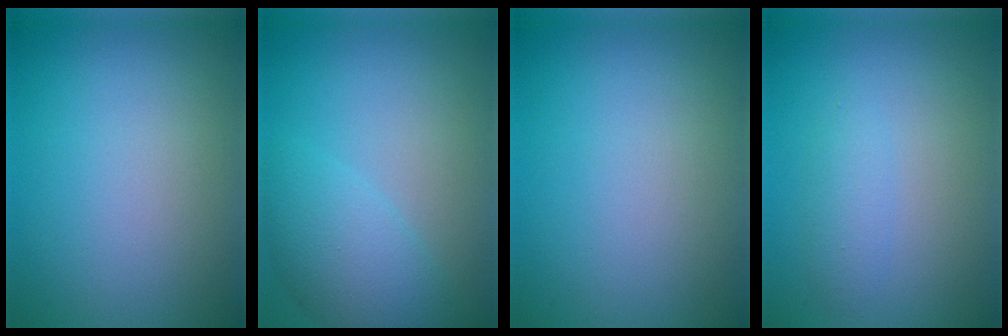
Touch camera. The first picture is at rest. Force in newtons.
{"total": 4.4, "press": 4.4, "slide": 0.3}
{"total": 0.0}
{"total": 1.5, "press": 1.5, "slide": 0.1}